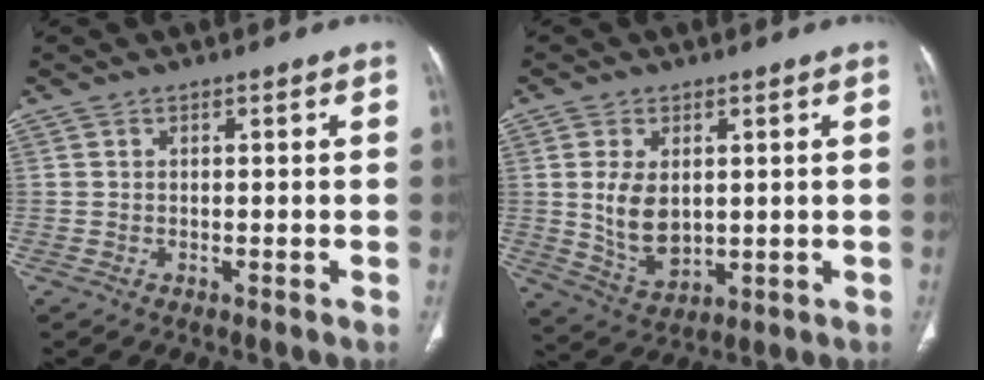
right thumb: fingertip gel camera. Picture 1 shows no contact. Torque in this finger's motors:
{"motor_torque": [-0.73, 0.55, -0.35, 0.17, 0.17]}